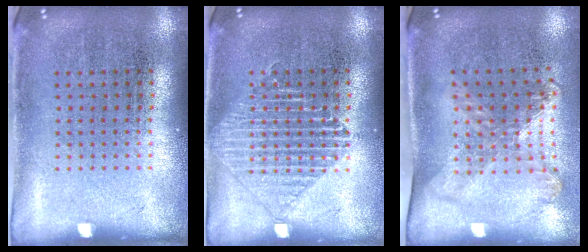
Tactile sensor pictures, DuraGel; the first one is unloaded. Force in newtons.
{"total": 2.2, "press": 2.1, "slide": 0.4}
{"total": 1.6, "press": 1.2, "slide": 1.0}